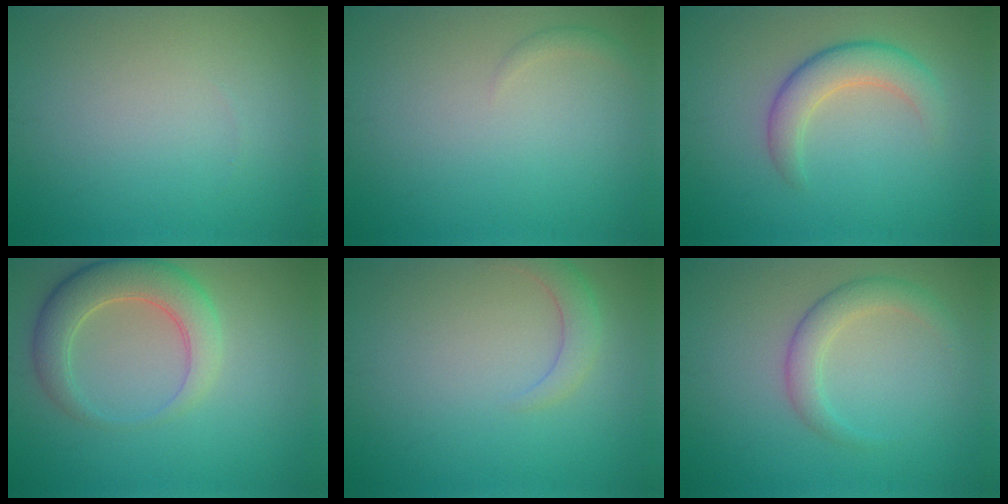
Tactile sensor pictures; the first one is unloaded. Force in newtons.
{"total": 0.8, "press": 0.8, "slide": 0.0}
{"total": 3.8, "press": 3.8, "slide": 0.1}
{"total": 5.3, "press": 5.3, "slide": 0.6}
{"total": 2.1, "press": 2.1, "slide": 0.2}
{"total": 2.8, "press": 2.8, "slide": 0.1}